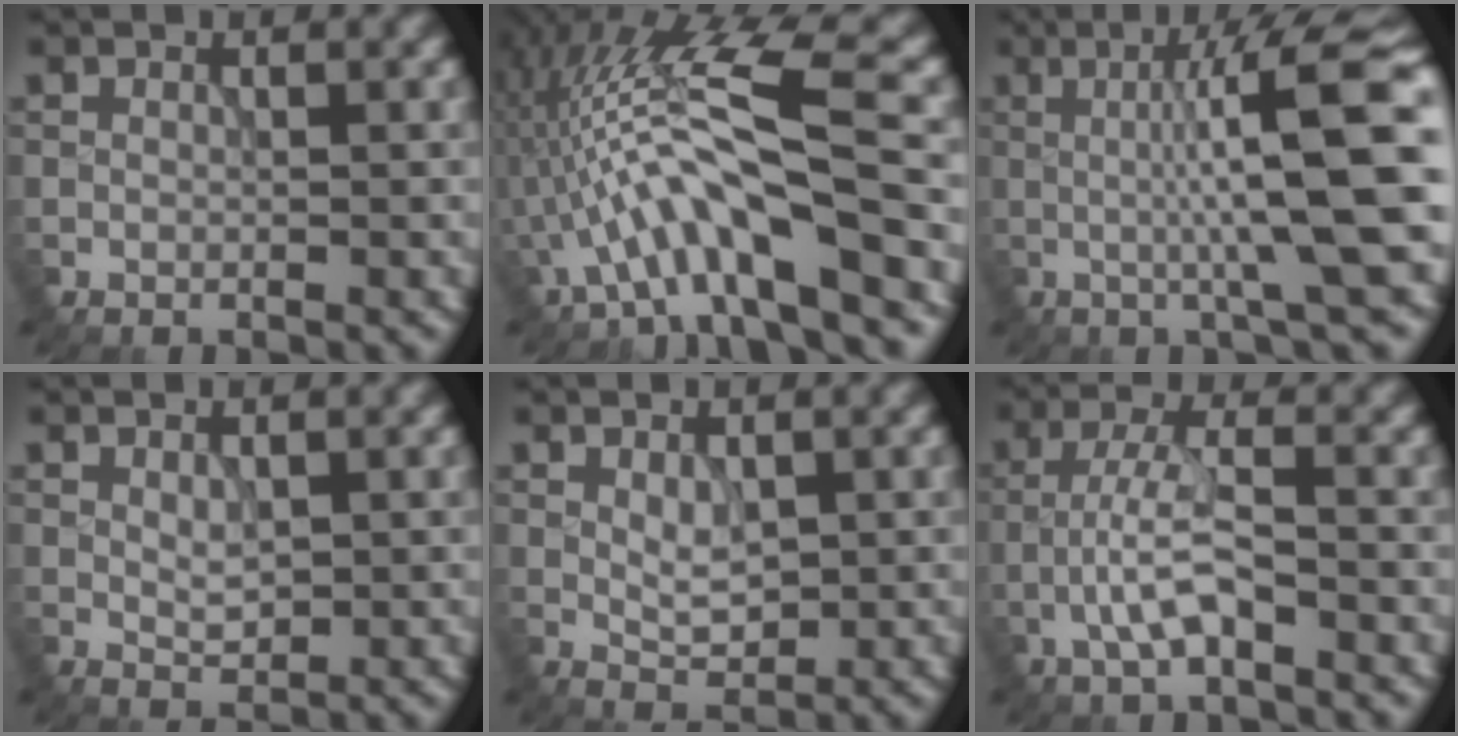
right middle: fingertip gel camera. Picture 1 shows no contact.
{"total": 10.1, "force": [-2.8, 2.0, 9.5], "torque": [-0.170, 0.028, -0.049]}
{"total": 11.6, "force": [0.6, 1.9, 11.4], "torque": [-0.149, 0.013, 0.008]}
{"total": 1.4, "force": [0.3, 0.8, 1.1], "torque": [-0.020, -0.002, 0.009]}
{"total": 2.2, "force": [0.3, 1.3, 1.7], "torque": [-0.030, -0.002, 0.008]}
{"total": 3.9, "force": [-1.6, 1.0, 3.4], "torque": [-0.066, 0.010, -0.035]}